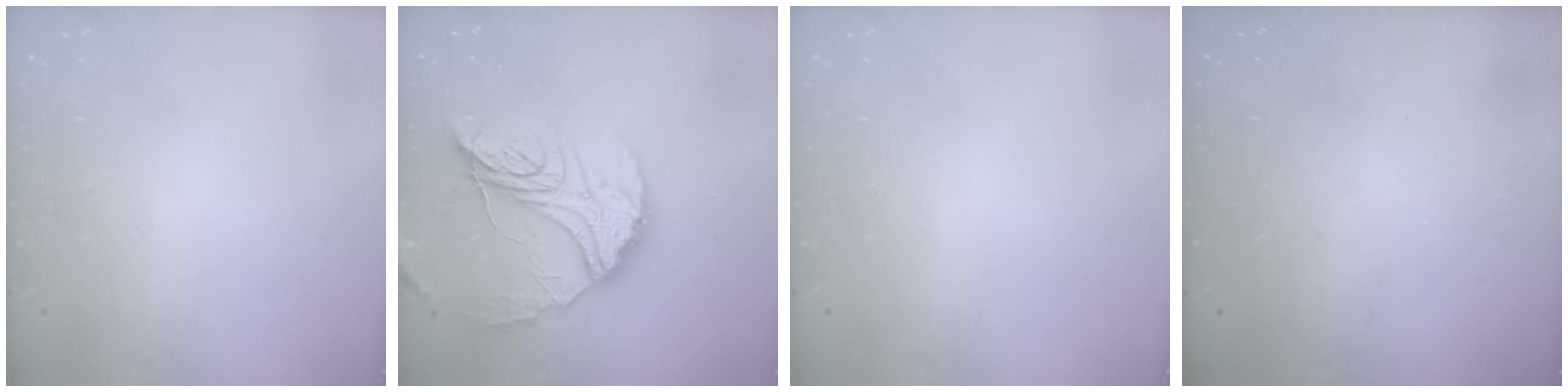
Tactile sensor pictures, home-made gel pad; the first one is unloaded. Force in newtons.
{"total": 20.5, "press": 20.5, "slide": 2.0}
{"total": 0.0}
{"total": 3.0, "press": 3.0, "slide": 0.1}